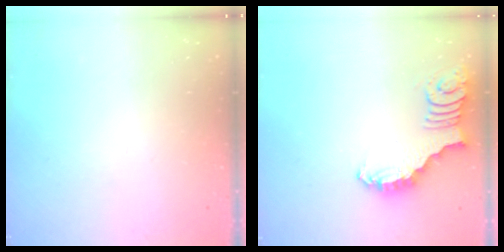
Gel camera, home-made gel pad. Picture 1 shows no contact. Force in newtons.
{"total": 2.5, "press": 2.5, "slide": 0.5}